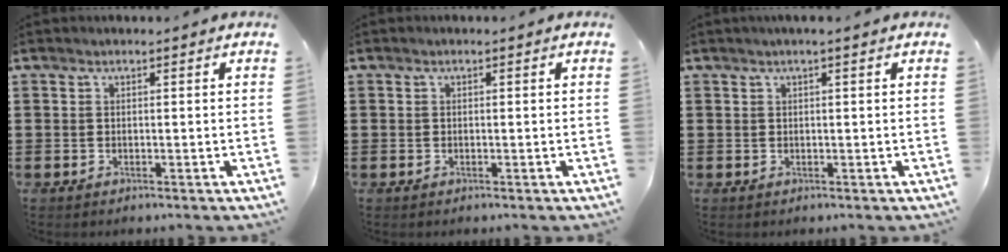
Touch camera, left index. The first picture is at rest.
{"total": 0.0}
{"total": 0.9, "force": [0.4, -0.1, 0.8], "torque": [-0.015, 0.000, 0.008]}